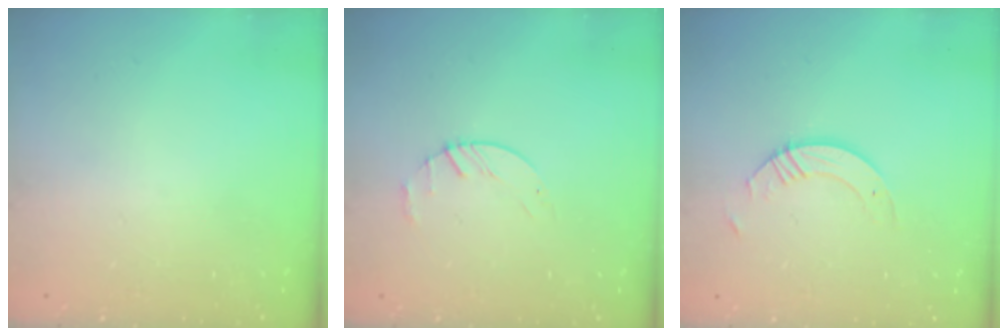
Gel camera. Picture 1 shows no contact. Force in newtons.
{"total": 2.2, "press": 2.2, "slide": 0.3}
{"total": 3.4, "press": 3.4, "slide": 0.3}